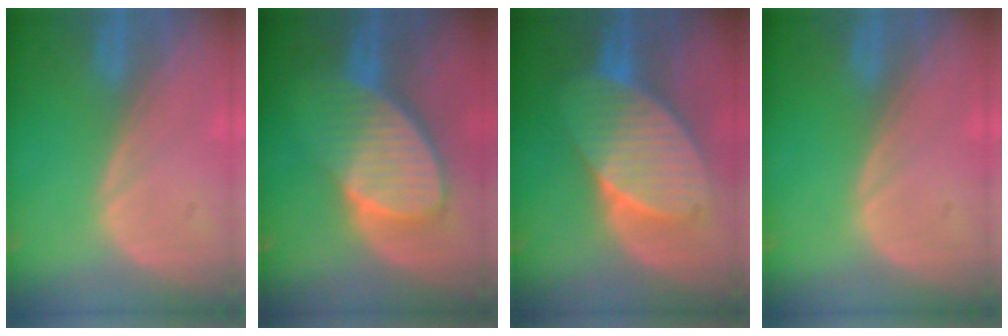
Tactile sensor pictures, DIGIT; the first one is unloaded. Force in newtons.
{"total": 9.1, "press": 8.1, "slide": 4.0}
{"total": 9.8, "press": 9.8, "slide": 0.4}
{"total": 0.0}